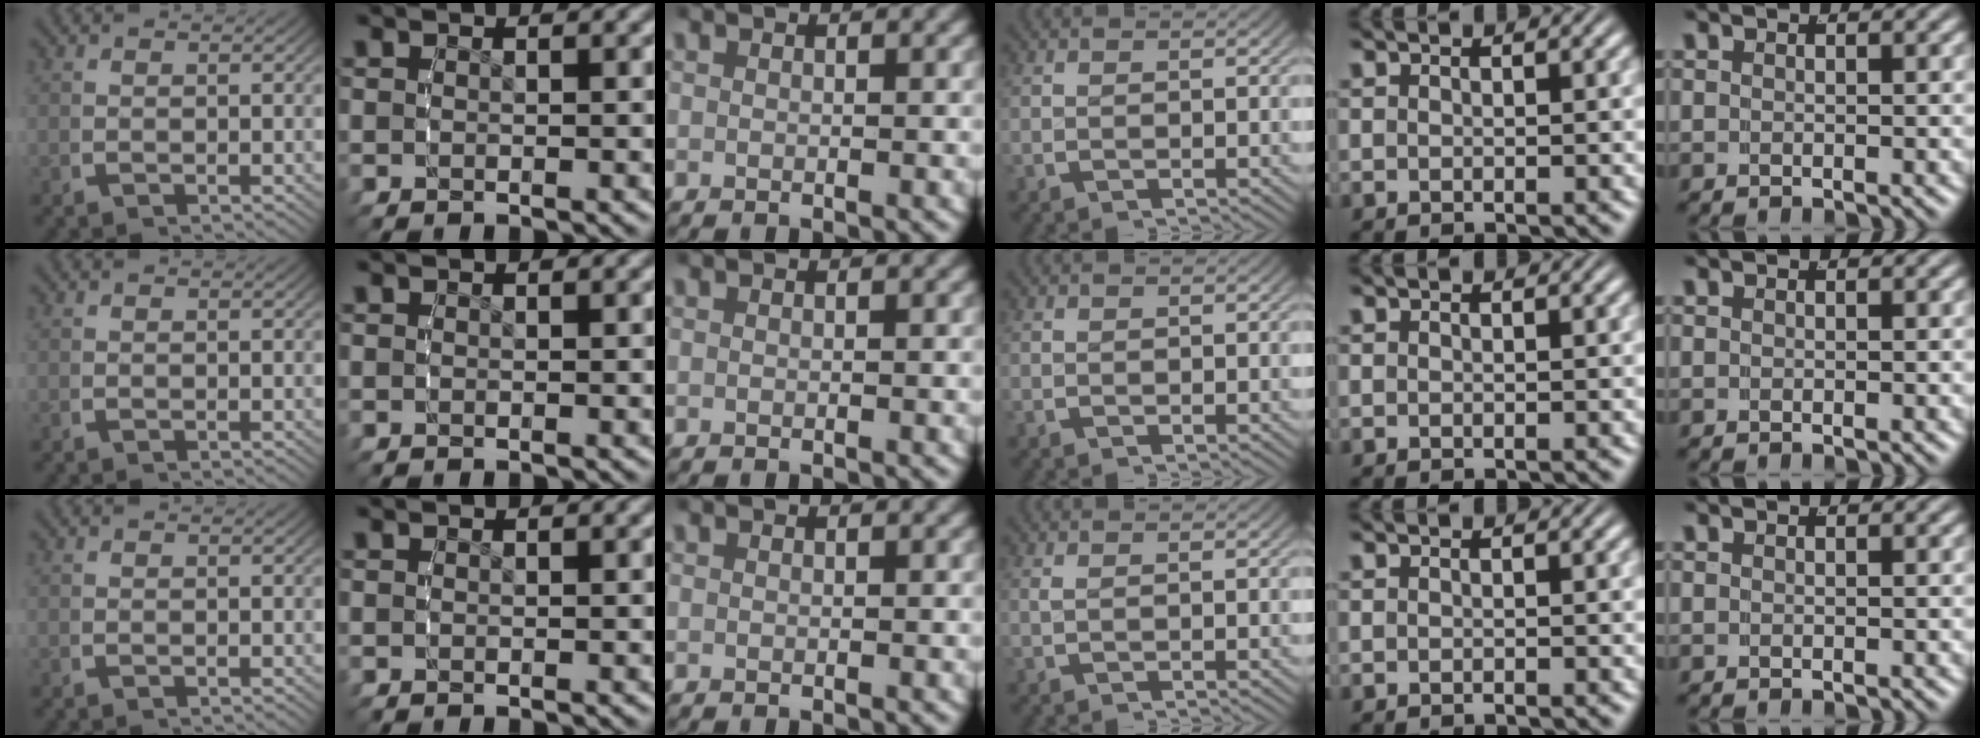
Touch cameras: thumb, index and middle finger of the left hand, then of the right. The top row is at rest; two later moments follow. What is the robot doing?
{"motion": "grasp_and_lifting", "object": "bowl"}